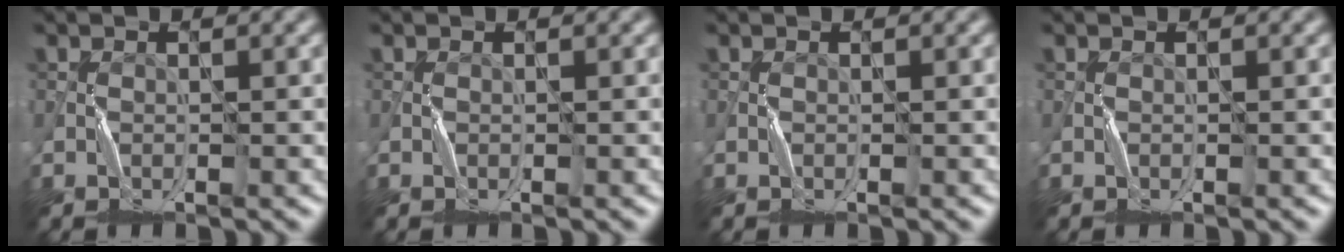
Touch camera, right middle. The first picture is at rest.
{"total": 0.0}
{"total": 0.0}
{"total": 0.0}